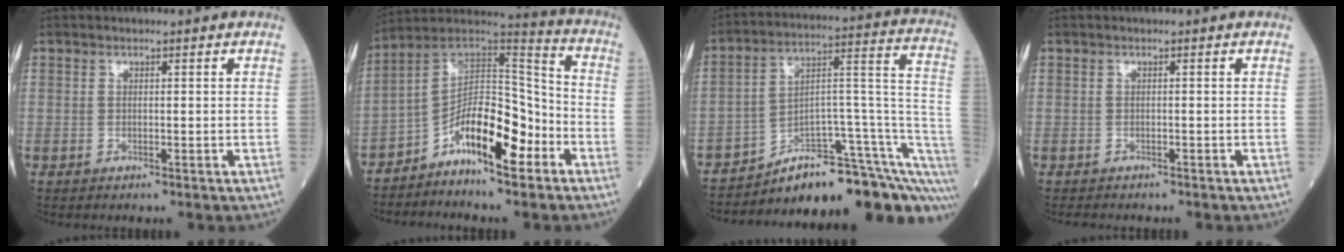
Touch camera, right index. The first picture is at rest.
{"total": 12.9, "force": [-6.3, 4.3, 10.4], "torque": [-0.174, 0.029, -0.109]}
{"total": 19.9, "force": [-15.9, 4.3, 11.2], "torque": [-0.070, 0.067, -0.225]}
{"total": 2.6, "force": [-2.2, 1.0, 0.8], "torque": [-0.014, -0.003, -0.028]}